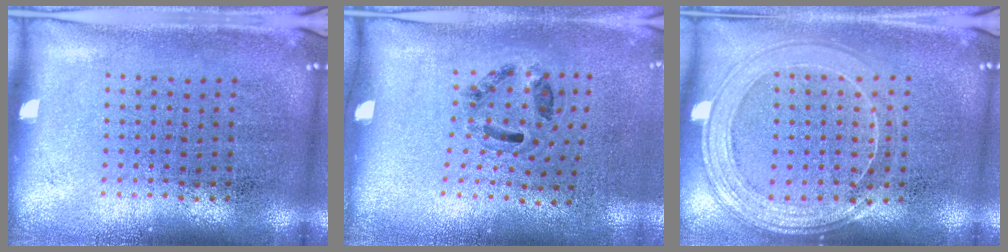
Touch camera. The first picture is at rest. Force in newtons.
{"total": 1.2, "press": 0.7, "slide": 0.9}
{"total": 1.6, "press": 1.5, "slide": 0.6}